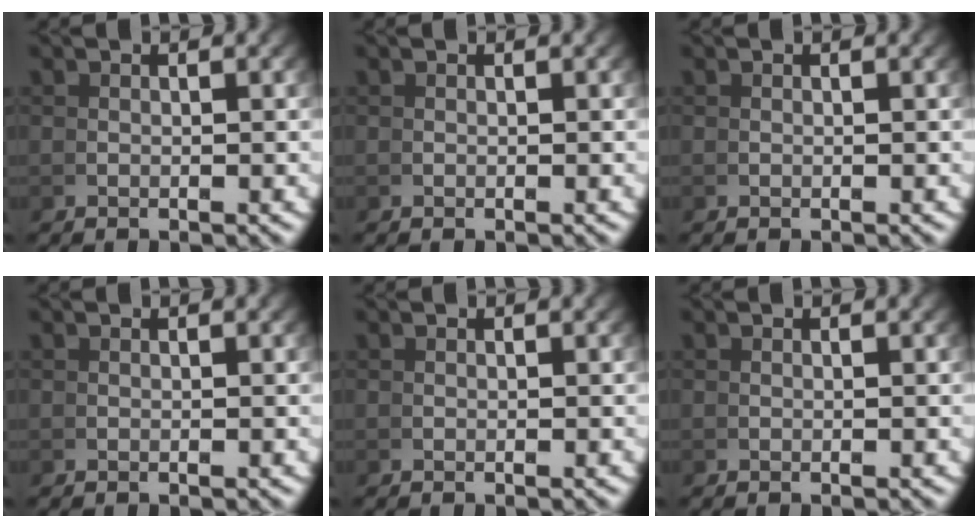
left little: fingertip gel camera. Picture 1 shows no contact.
{"total": 0.0}
{"total": 0.0}
{"total": 0.0}
{"total": 0.0}
{"total": 0.0}